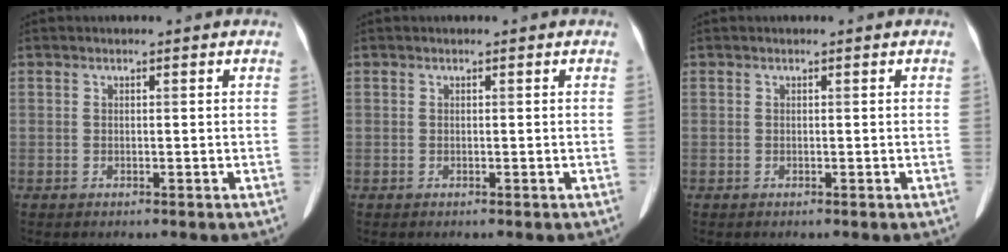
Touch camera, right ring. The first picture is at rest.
{"total": 0.0}
{"total": 0.0}